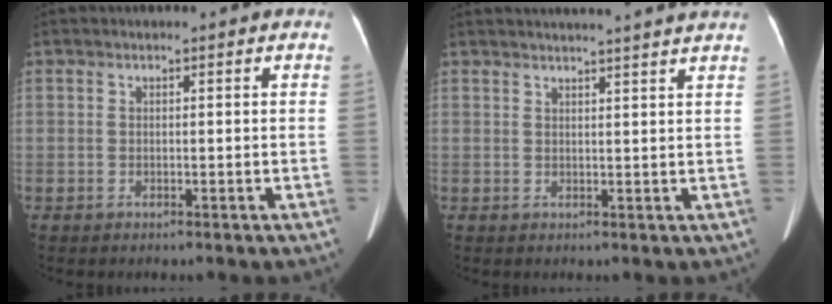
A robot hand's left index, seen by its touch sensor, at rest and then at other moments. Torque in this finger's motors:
{"motor_torque": [0.00, -0.68, 0.00, 0.01]}